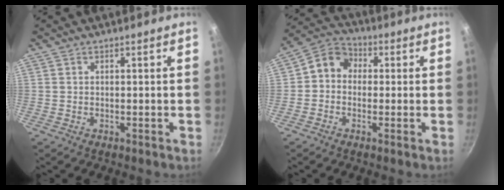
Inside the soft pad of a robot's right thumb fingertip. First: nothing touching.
{"total": 7.1, "force": [0.3, 5.9, 3.8], "torque": [-0.045, 0.022, -0.020]}